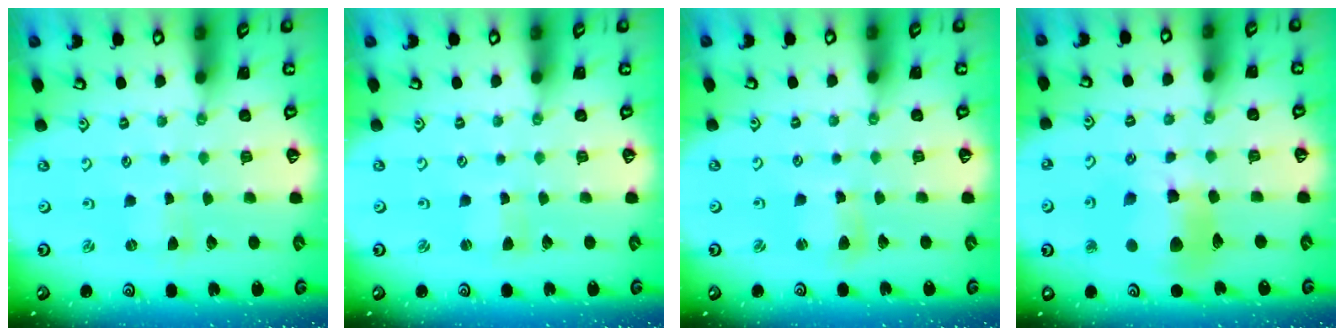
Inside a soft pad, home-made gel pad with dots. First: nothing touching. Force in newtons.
{"total": 1.2, "press": 1.1, "slide": 0.3}
{"total": 3.9, "press": 3.9, "slide": 0.5}
{"total": 13.9, "press": 13.8, "slide": 1.6}